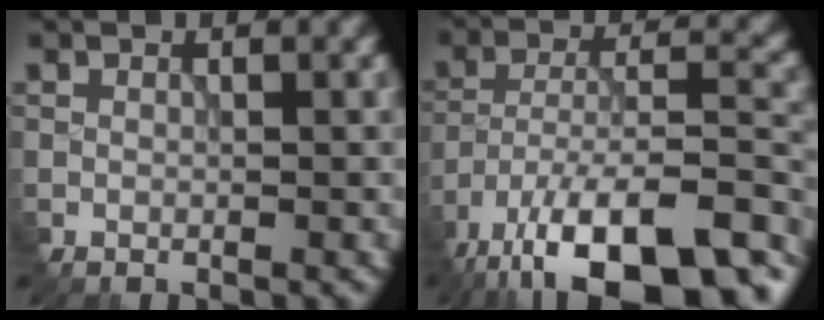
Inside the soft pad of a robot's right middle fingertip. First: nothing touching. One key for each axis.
{"total": 16.0, "fx": -11.5, "fy": 5.6, "fz": 9.7, "tx": -0.184, "ty": -0.018, "tz": -0.165}